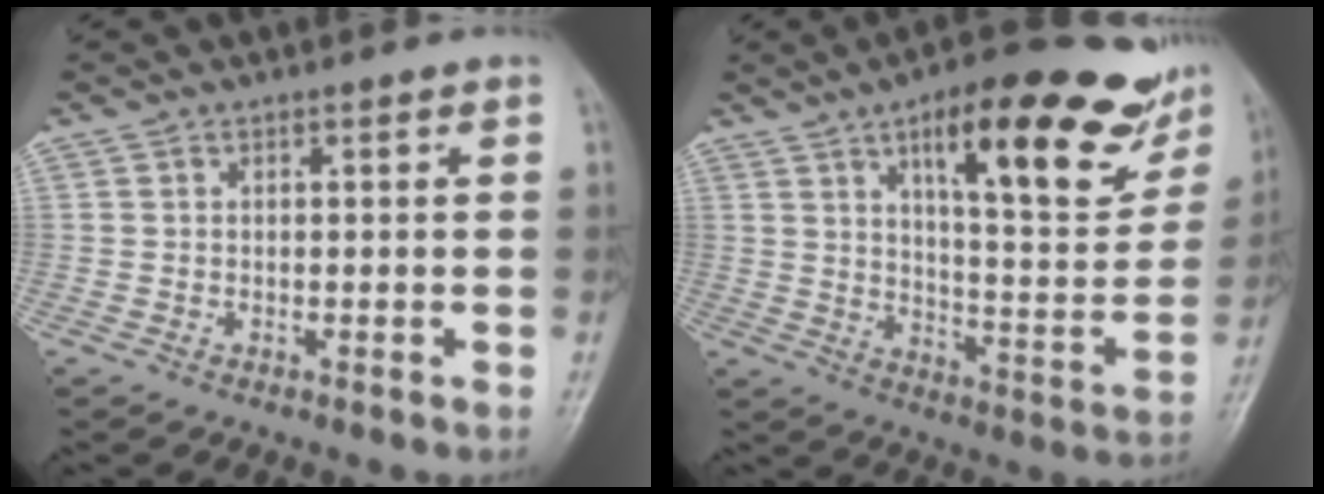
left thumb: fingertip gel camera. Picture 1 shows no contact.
{"total": 24.4, "force": [13.3, 7.6, 19.0], "torque": [-0.224, -0.043, 0.195]}